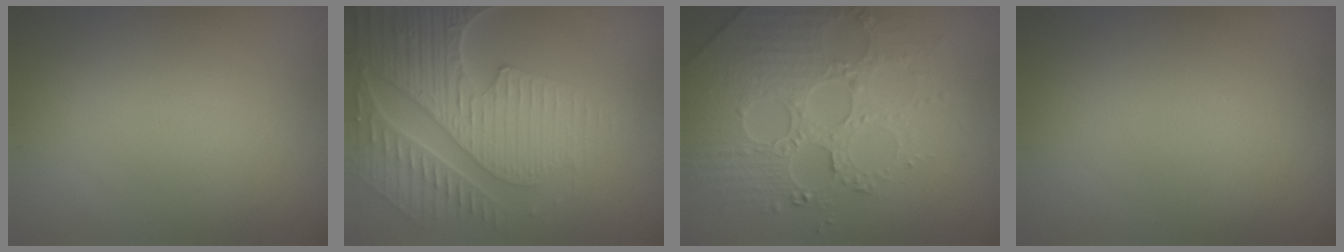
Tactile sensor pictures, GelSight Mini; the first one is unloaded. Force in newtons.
{"total": 7.3, "press": 5.8, "slide": 4.5}
{"total": 5.2, "press": 5.0, "slide": 1.6}
{"total": 0.0}